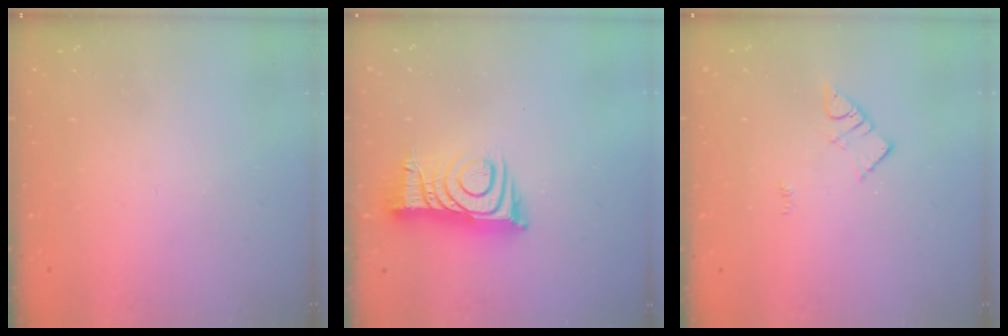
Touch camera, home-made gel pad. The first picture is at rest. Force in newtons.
{"total": 11.0, "press": 11.0, "slide": 0.6}
{"total": 3.1, "press": 3.1, "slide": 0.2}